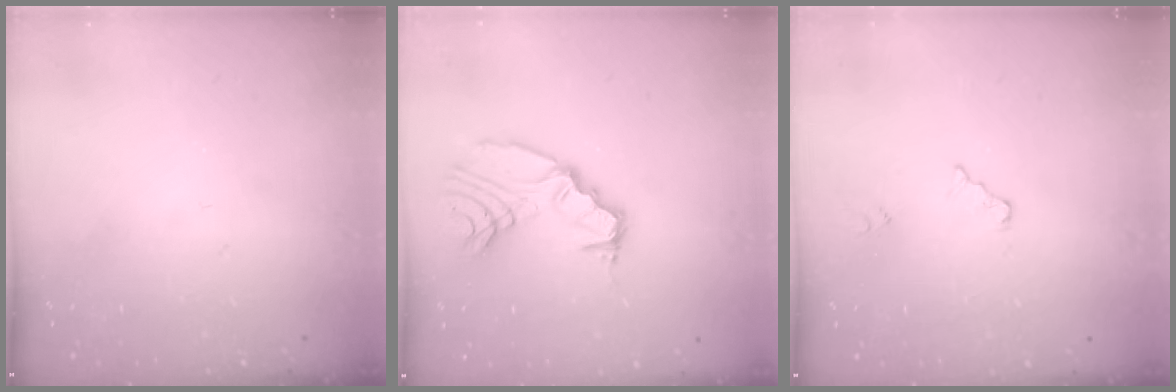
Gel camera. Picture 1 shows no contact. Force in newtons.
{"total": 11.6, "press": 10.9, "slide": 3.9}
{"total": 3.5, "press": 3.5, "slide": 0.3}